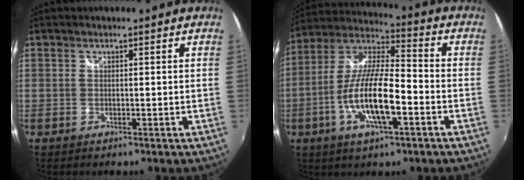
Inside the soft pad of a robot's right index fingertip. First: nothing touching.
{"total": 15.1, "force": [-5.0, 4.0, 13.7], "torque": [-0.275, -0.003, -0.097]}